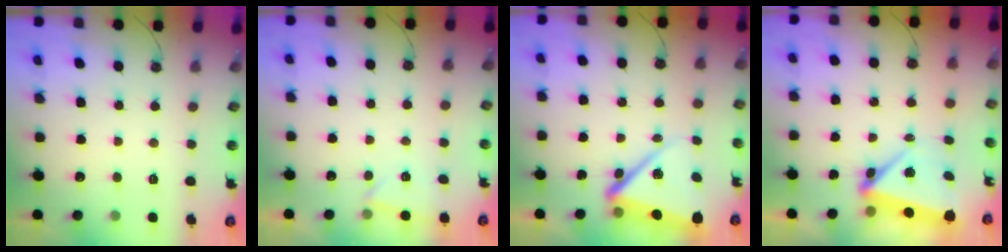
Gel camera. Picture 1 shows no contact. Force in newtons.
{"total": 1.9, "press": 1.8, "slide": 0.6}
{"total": 11.1, "press": 10.9, "slide": 1.8}
{"total": 6.2, "press": 6.2, "slide": 0.2}